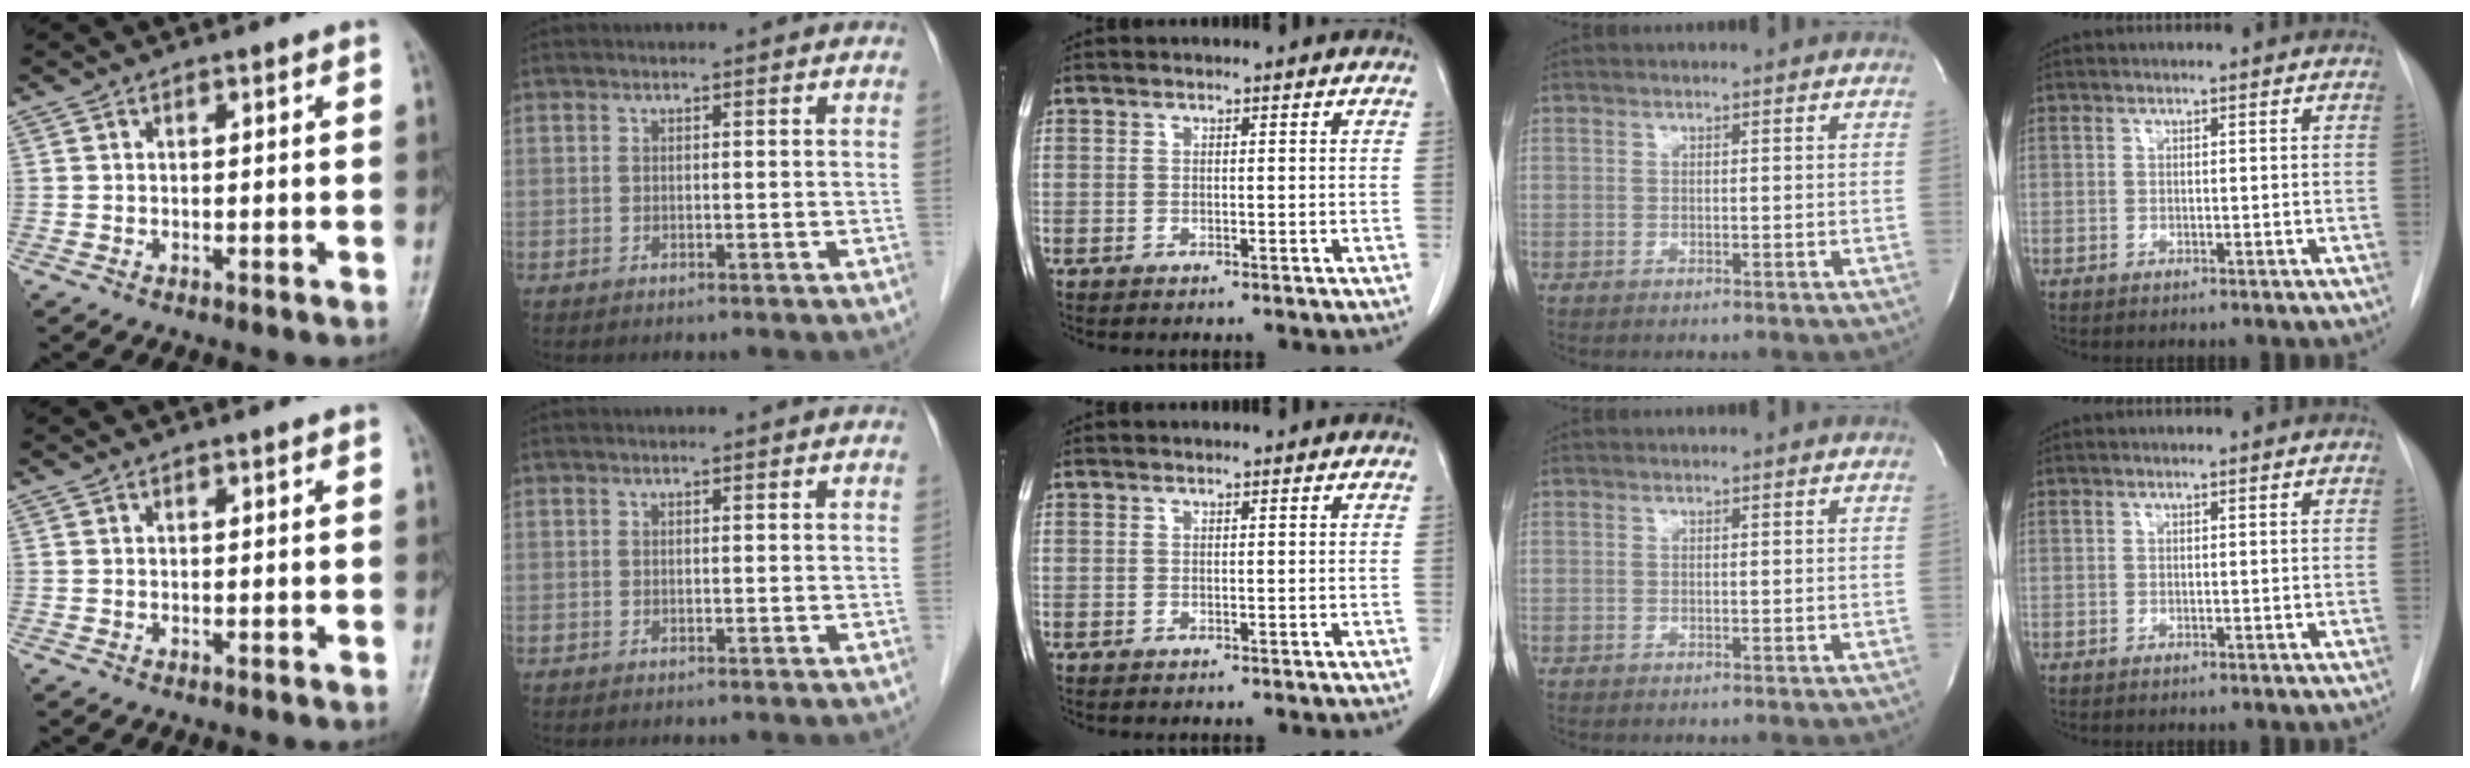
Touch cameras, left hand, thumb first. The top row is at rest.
{}